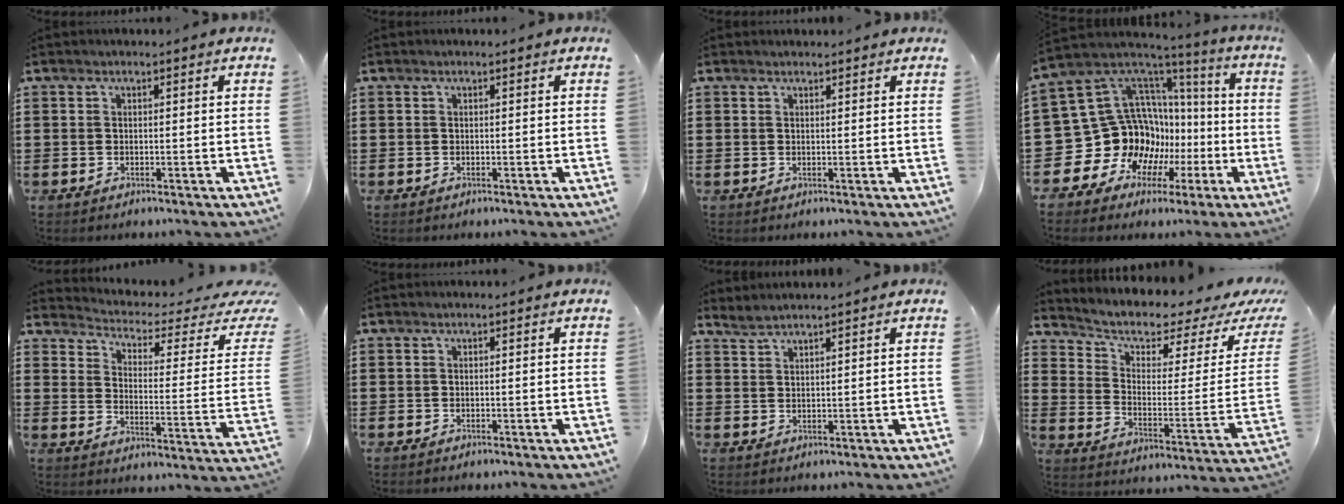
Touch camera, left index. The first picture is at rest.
{"total": 0.0}
{"total": 0.8, "force": [0.8, 0.1, 0.2], "torque": [-0.005, 0.000, 0.016]}
{"total": 16.8, "force": [-2.5, 14.8, 7.4], "torque": [-0.192, -0.044, 0.002]}
{"total": 2.8, "force": [2.0, 0.7, 1.8], "torque": [-0.051, -0.026, 0.025]}
{"total": 0.0}
{"total": 1.6, "force": [1.6, -0.2, 0.2], "torque": [-0.008, 0.001, 0.032]}
{"total": 3.9, "force": [2.8, 1.7, 2.0], "torque": [-0.060, -0.027, 0.043]}